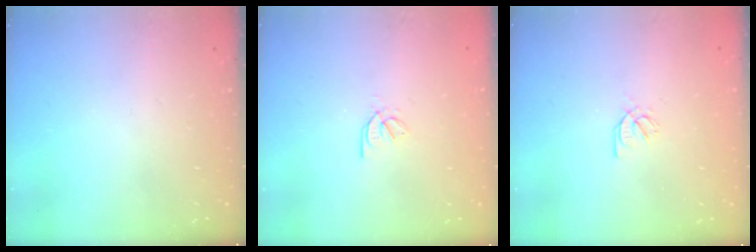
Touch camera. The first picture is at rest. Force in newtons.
{"total": 2.5, "press": 2.4, "slide": 0.5}
{"total": 2.2, "press": 2.2, "slide": 0.0}